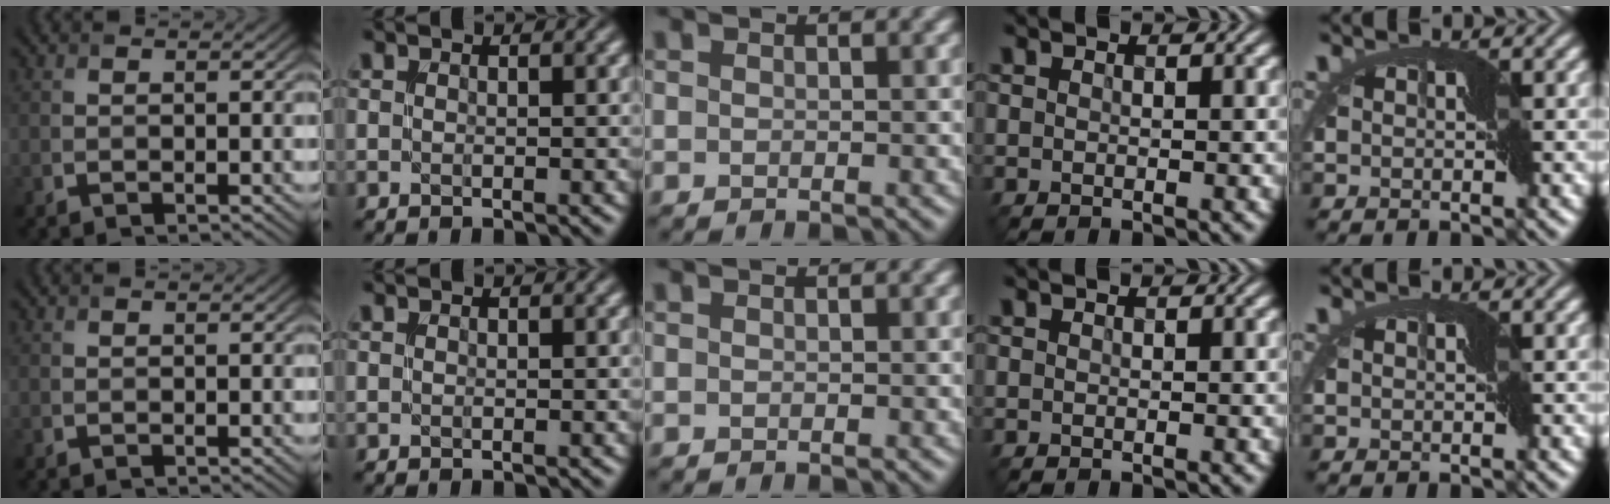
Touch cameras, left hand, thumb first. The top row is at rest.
{}